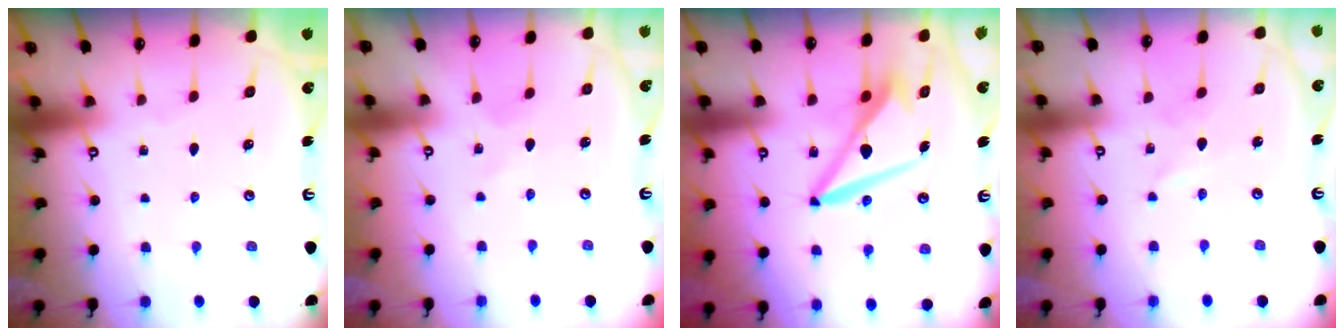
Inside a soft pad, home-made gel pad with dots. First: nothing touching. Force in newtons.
{"total": 0.7, "press": 0.7, "slide": 0.1}
{"total": 10.2, "press": 10.0, "slide": 1.6}
{"total": 1.0, "press": 1.0, "slide": 0.1}